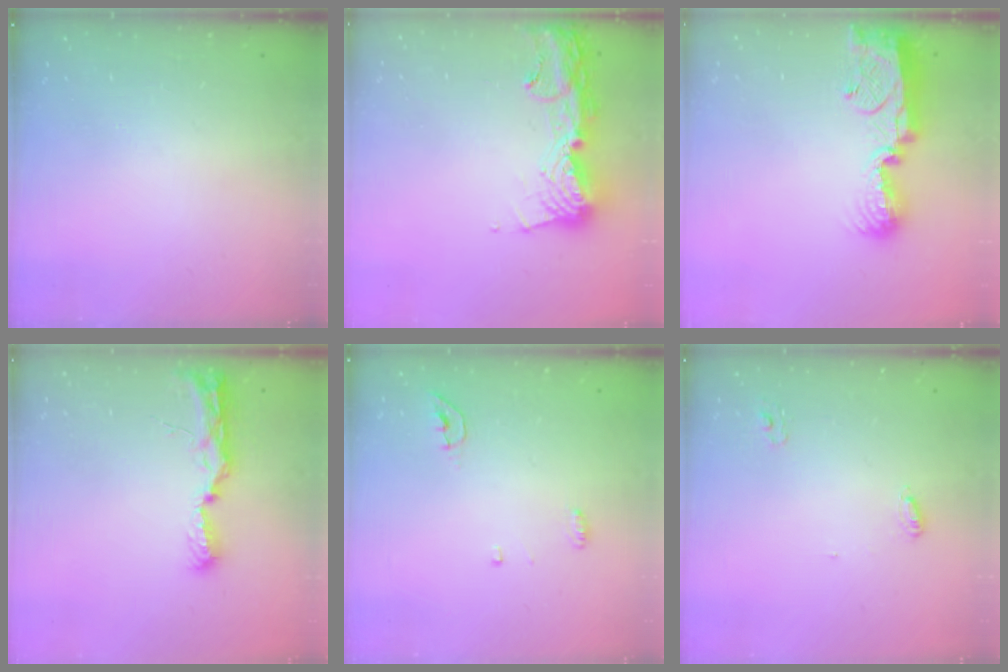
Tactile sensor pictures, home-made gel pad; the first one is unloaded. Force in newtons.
{"total": 15.5, "press": 15.4, "slide": 1.5}
{"total": 12.8, "press": 12.7, "slide": 1.1}
{"total": 8.8, "press": 8.8, "slide": 1.0}
{"total": 4.5, "press": 4.2, "slide": 1.5}
{"total": 4.2, "press": 4.2, "slide": 0.3}